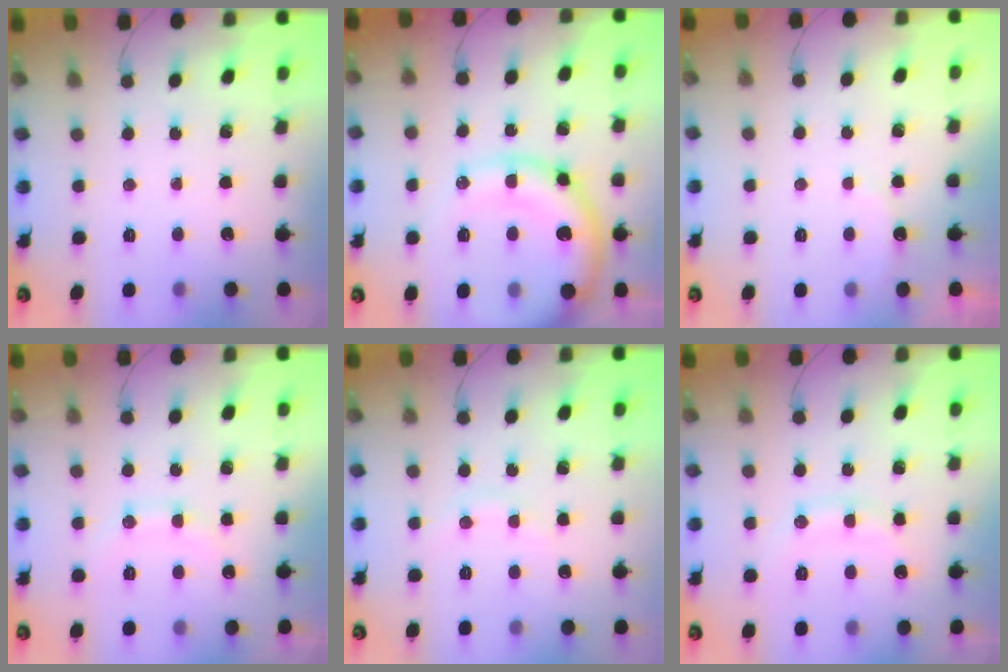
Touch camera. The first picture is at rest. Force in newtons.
{"total": 15.8, "press": 15.4, "slide": 3.6}
{"total": 5.3, "press": 5.2, "slide": 0.9}
{"total": 9.7, "press": 9.7, "slide": 1.1}
{"total": 6.1, "press": 5.8, "slide": 1.8}
{"total": 10.2, "press": 10.2, "slide": 0.6}